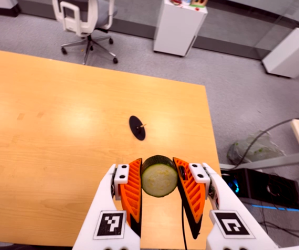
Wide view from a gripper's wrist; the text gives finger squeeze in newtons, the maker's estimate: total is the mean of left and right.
{"total": 10.8, "left": 9.9, "right": 11.6}